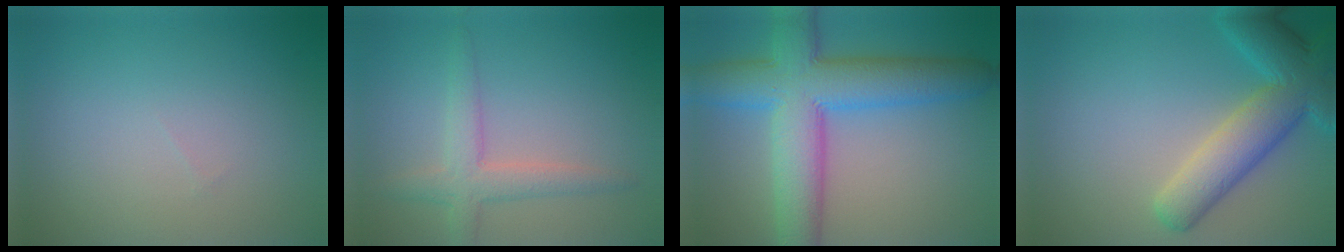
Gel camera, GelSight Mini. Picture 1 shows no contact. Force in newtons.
{"total": 3.4, "press": 3.4, "slide": 0.2}
{"total": 10.8, "press": 10.8, "slide": 0.1}
{"total": 7.6, "press": 7.6, "slide": 0.6}